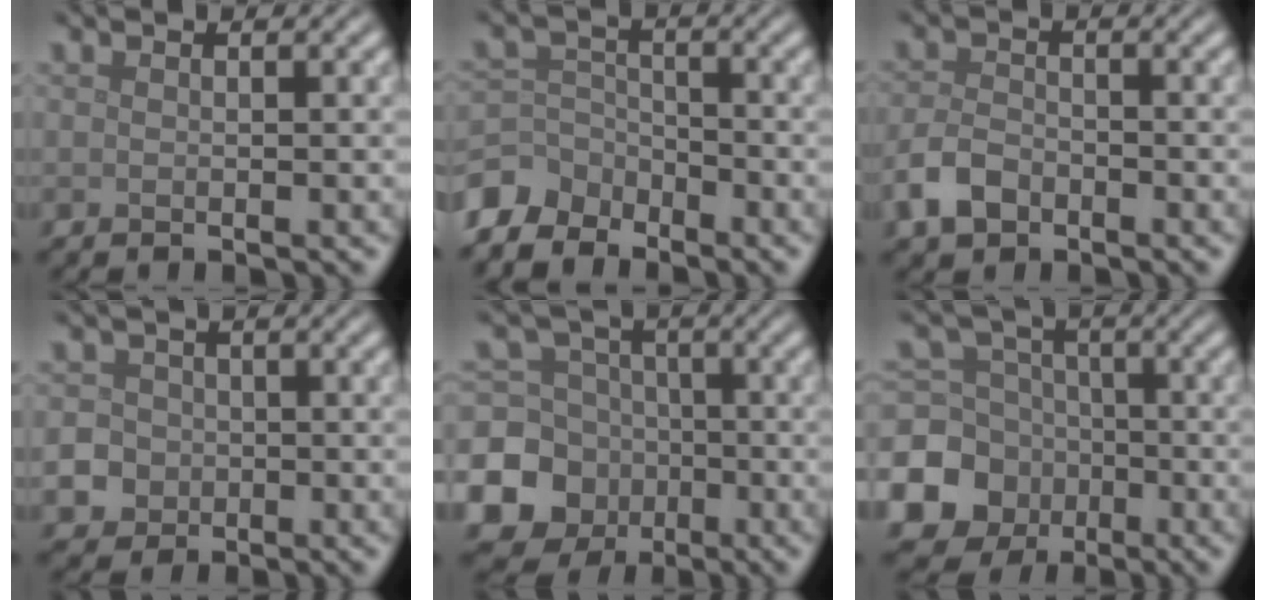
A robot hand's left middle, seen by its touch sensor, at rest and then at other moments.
{"total": 4.3, "force": [-3.7, 2.1, 0.6], "torque": [-0.015, -0.003, -0.084]}
{"total": 3.0, "force": [-1.9, 1.8, 1.5], "torque": [-0.029, 0.001, -0.045]}
{"total": 8.8, "force": [-3.1, 8.0, 2.2], "torque": [-0.051, -0.017, -0.085]}
{"total": 14.5, "force": [-4.9, 13.2, 3.5], "torque": [-0.110, -0.037, -0.102]}
{"total": 11.5, "force": [-4.4, 10.1, 3.1], "torque": [-0.086, -0.033, -0.105]}